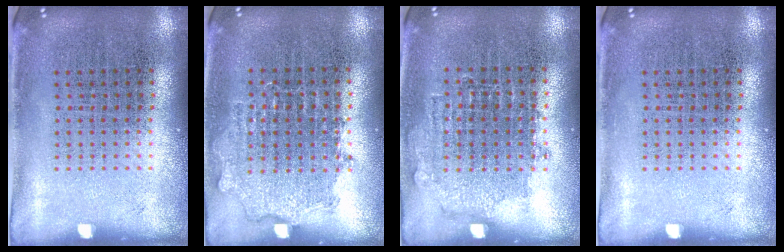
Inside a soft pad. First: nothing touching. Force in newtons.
{"total": 0.8, "press": 0.7, "slide": 0.2}
{"total": 0.9, "press": 0.8, "slide": 0.4}
{"total": 0.0}